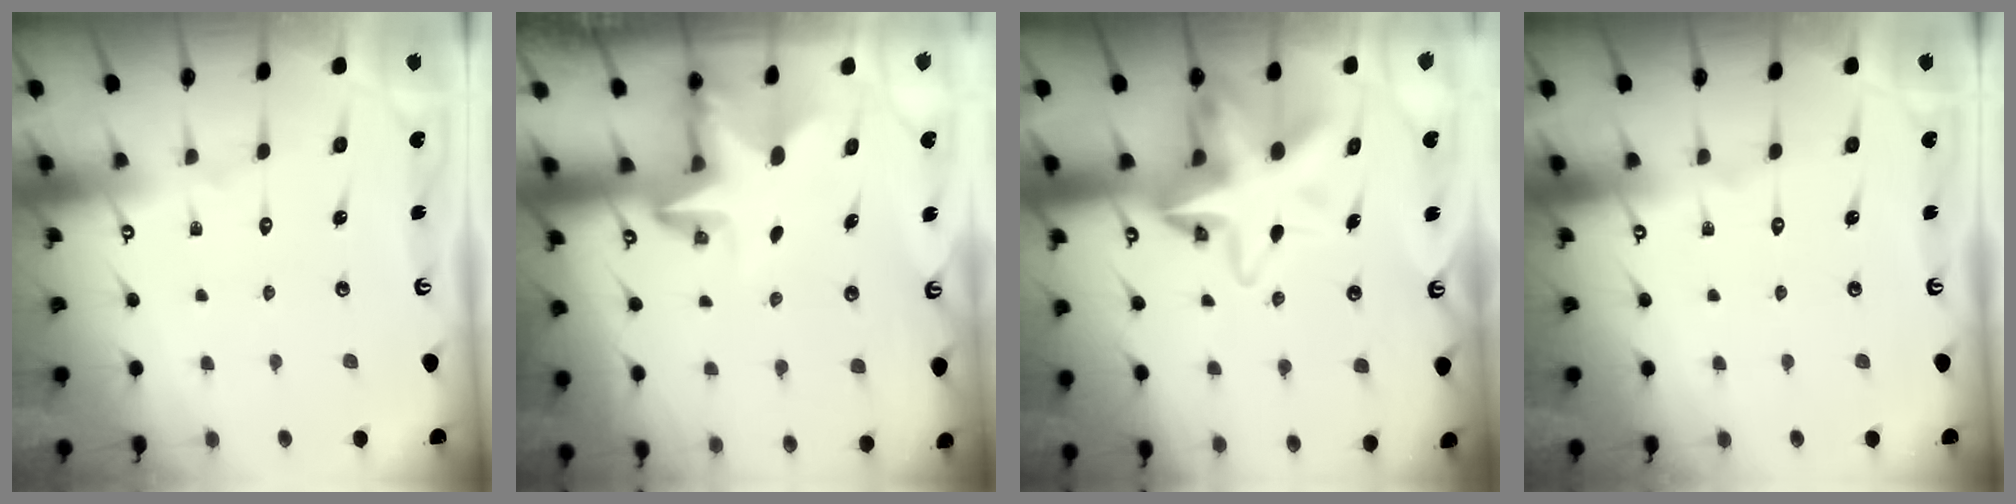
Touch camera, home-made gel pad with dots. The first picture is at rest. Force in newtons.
{"total": 2.8, "press": 2.8, "slide": 0.2}
{"total": 11.4, "press": 11.3, "slide": 1.3}
{"total": 0.0}